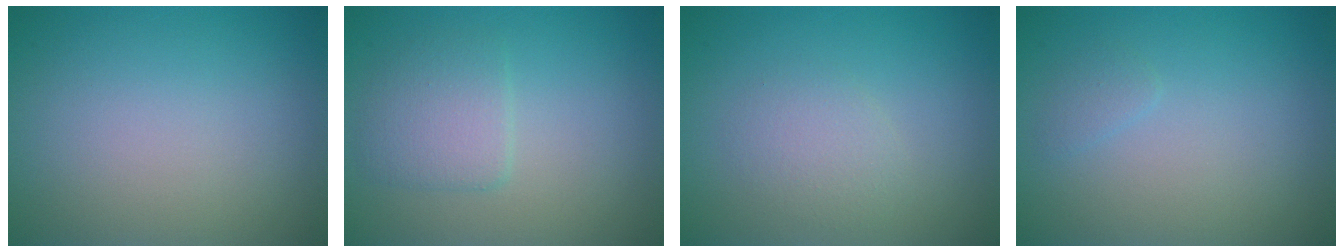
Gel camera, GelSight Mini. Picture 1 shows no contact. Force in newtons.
{"total": 2.5, "press": 2.5, "slide": 0.4}
{"total": 1.7, "press": 1.7, "slide": 0.0}
{"total": 0.7, "press": 0.7, "slide": 0.1}